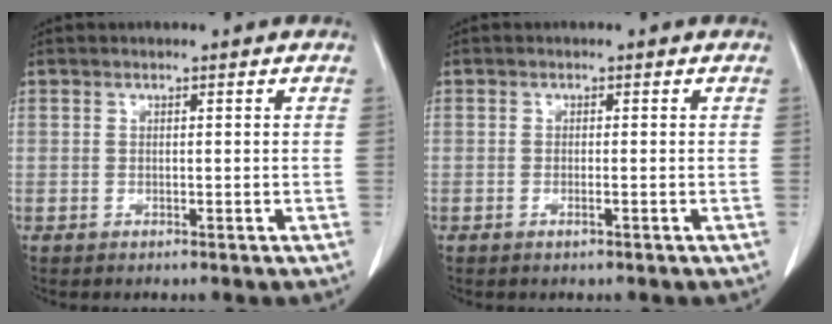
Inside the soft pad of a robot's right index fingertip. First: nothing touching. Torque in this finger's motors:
{"motor_torque": [-0.04, 0.01, -0.01, -0.01]}